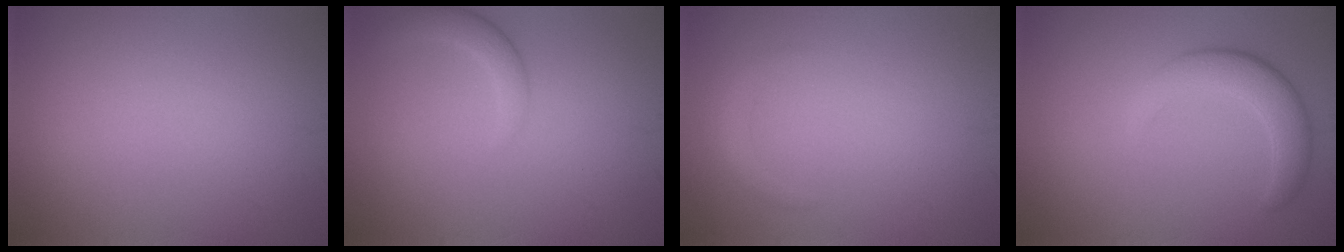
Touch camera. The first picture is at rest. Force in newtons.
{"total": 1.8, "press": 1.8, "slide": 0.1}
{"total": 1.3, "press": 1.3, "slide": 0.1}
{"total": 3.8, "press": 3.8, "slide": 0.4}